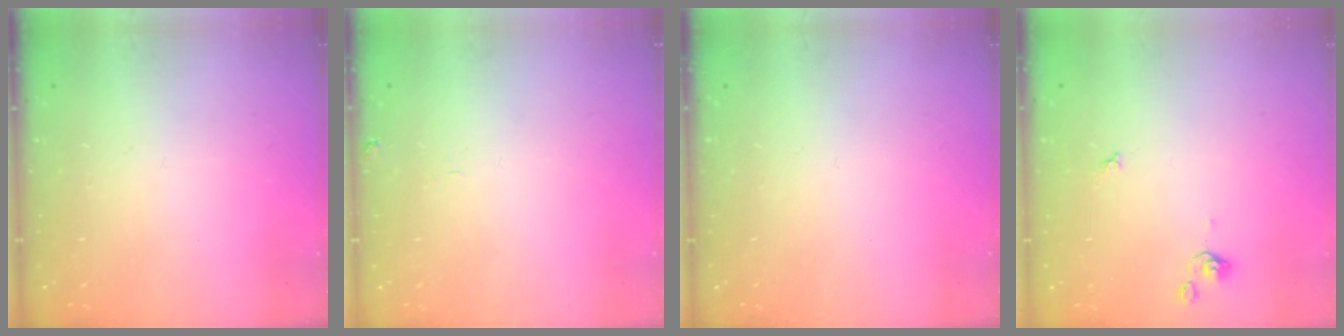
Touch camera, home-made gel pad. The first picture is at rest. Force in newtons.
{"total": 1.3, "press": 1.3, "slide": 0.3}
{"total": 0.0}
{"total": 2.1, "press": 2.1, "slide": 0.4}